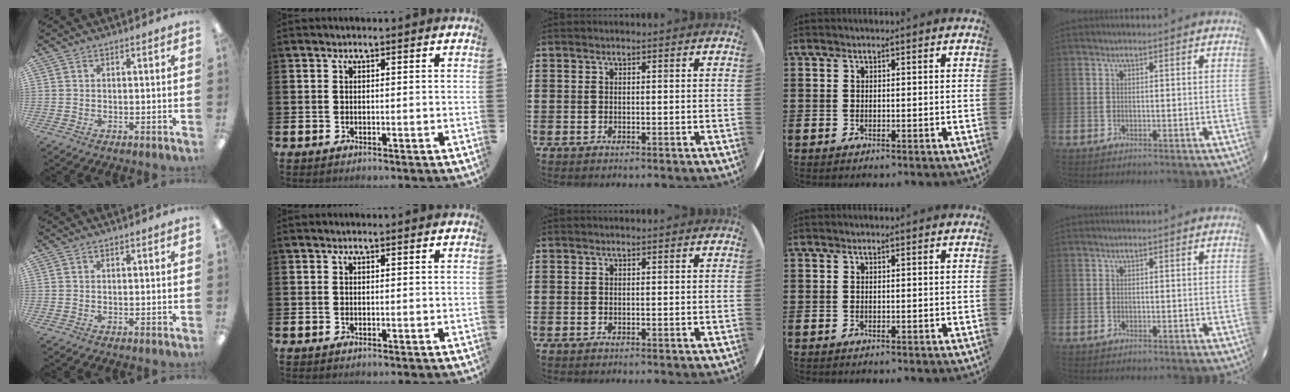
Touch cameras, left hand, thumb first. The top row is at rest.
{}